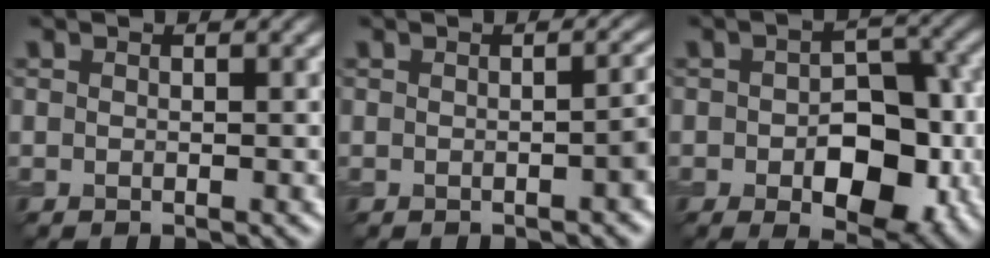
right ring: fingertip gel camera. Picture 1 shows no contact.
{"total": 2.4, "force": [-0.6, 0.9, 2.1], "torque": [-0.004, 0.014, -0.001]}
{"total": 8.6, "force": [-2.0, 5.1, 6.7], "torque": [-0.093, -0.001, -0.020]}